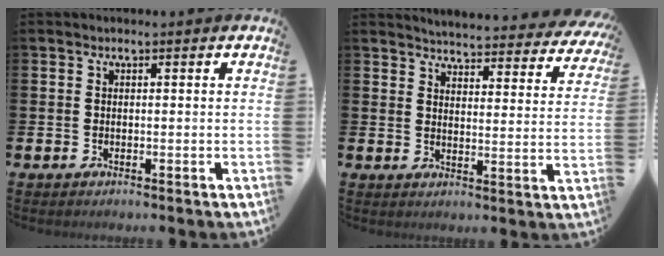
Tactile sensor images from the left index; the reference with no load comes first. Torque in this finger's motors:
{"motor_torque": [1.06, -1.08, 0.51, 0.03]}